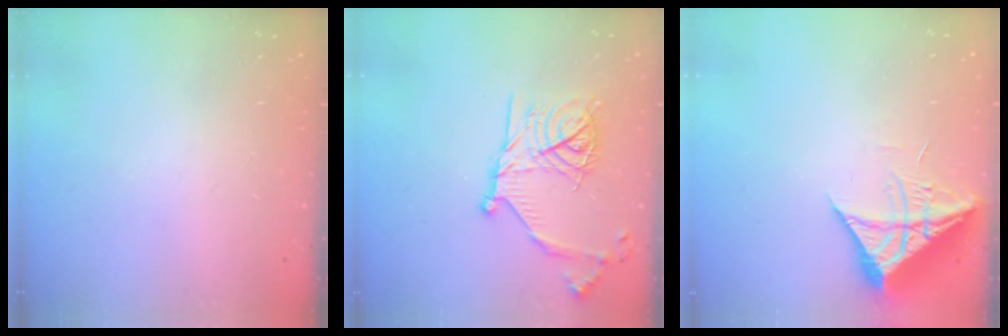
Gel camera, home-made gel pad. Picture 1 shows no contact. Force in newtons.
{"total": 19.4, "press": 19.3, "slide": 1.5}
{"total": 9.4, "press": 9.3, "slide": 1.0}